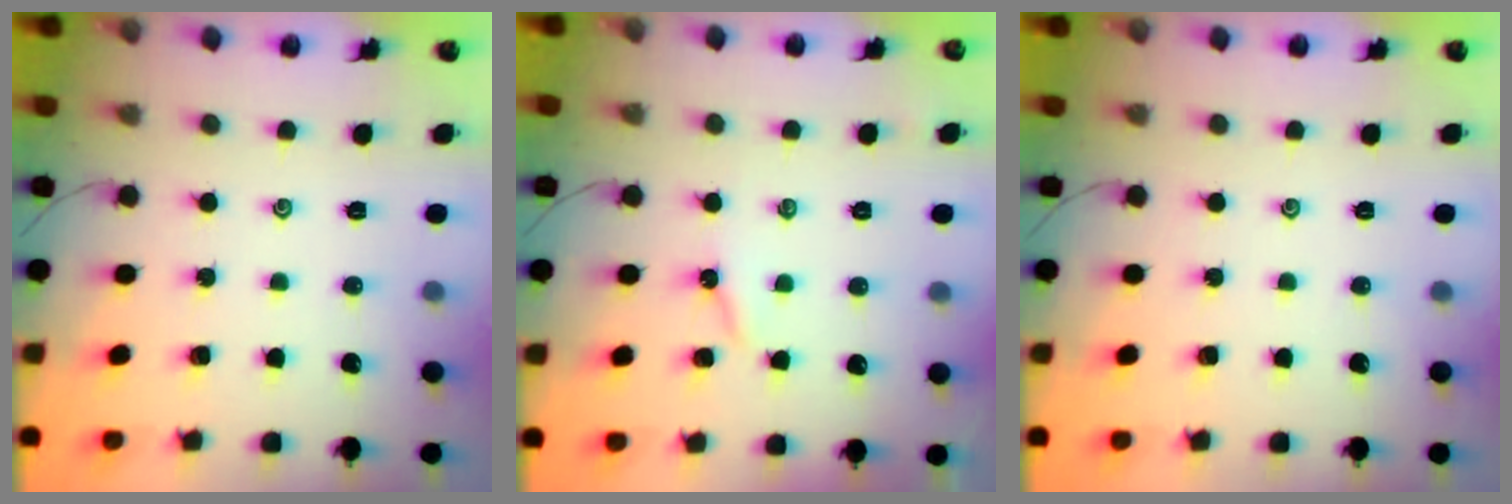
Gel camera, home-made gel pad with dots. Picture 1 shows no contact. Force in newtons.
{"total": 2.5, "press": 2.4, "slide": 0.4}
{"total": 0.0}